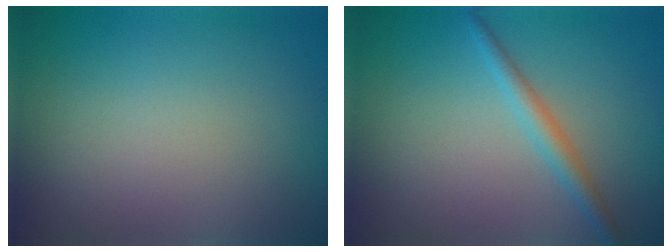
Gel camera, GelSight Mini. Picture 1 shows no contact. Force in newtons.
{"total": 2.1, "press": 2.1, "slide": 0.0}